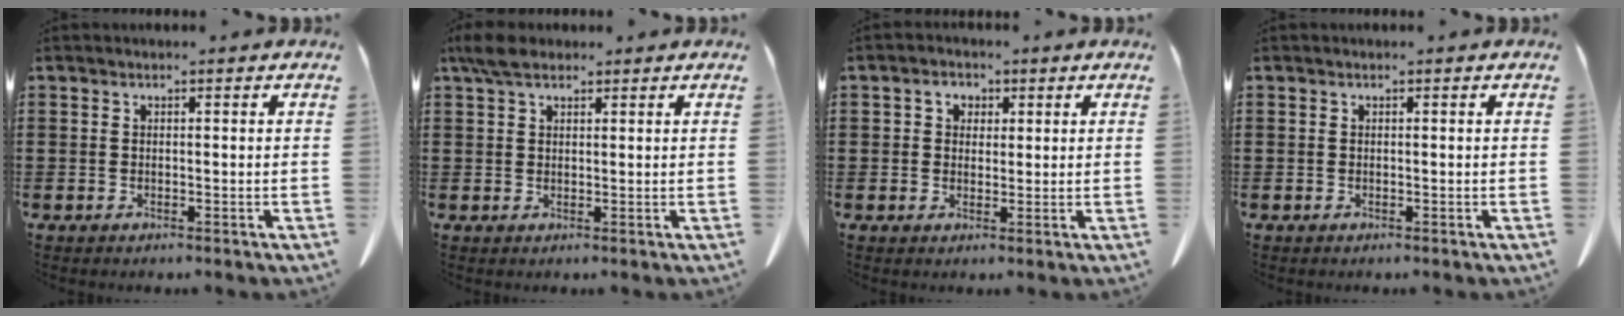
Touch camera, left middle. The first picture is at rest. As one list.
[{"total": 3.6, "force": [2.5, 1.5, 2.0], "torque": [-0.047, 0.009, 0.048]}, {"total": 2.3, "force": [0.8, 1.9, 0.9], "torque": [-0.027, 0.011, 0.011]}, {"total": 0.0}]